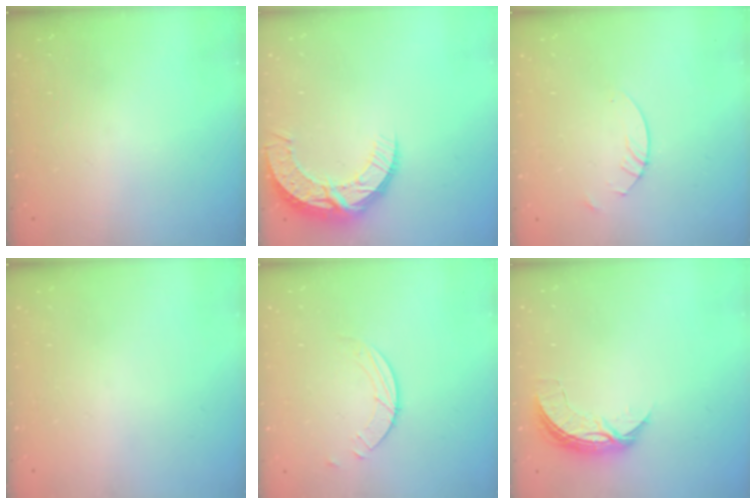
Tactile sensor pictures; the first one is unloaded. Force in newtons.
{"total": 10.2, "press": 10.2, "slide": 0.8}
{"total": 2.4, "press": 2.4, "slide": 0.1}
{"total": 0.0}
{"total": 2.5, "press": 2.4, "slide": 0.2}
{"total": 6.8, "press": 6.8, "slide": 0.7}